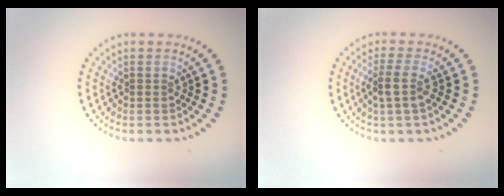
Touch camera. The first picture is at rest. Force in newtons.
{"total": 2.3, "press": 1.8, "slide": 1.4}